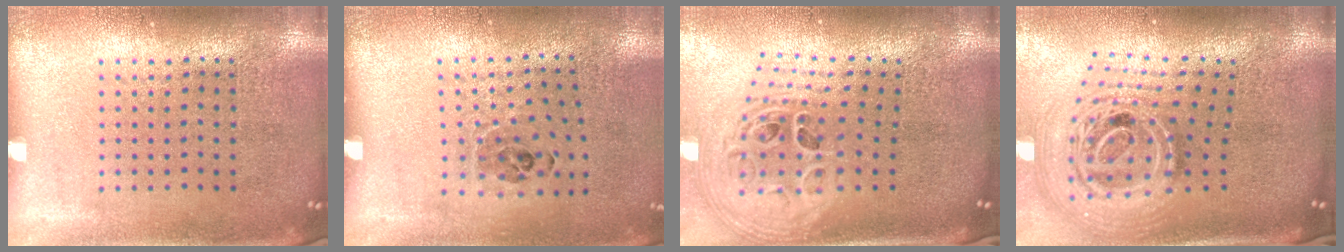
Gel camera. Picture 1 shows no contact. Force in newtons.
{"total": 0.9, "press": 0.8, "slide": 0.5}
{"total": 3.0, "press": 2.1, "slide": 2.1}
{"total": 3.0, "press": 2.1, "slide": 2.2}